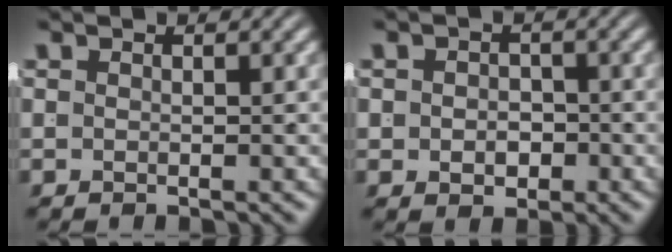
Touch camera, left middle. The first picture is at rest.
{"total": 2.1, "force": [-0.7, 1.6, 1.1], "torque": [-0.016, -0.013, -0.005]}